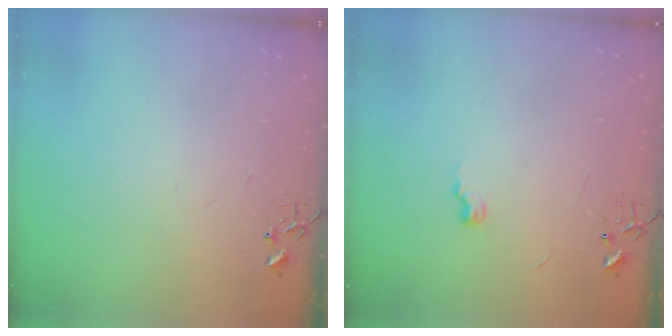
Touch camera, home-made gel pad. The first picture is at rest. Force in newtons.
{"total": 5.9, "press": 5.9, "slide": 0.6}